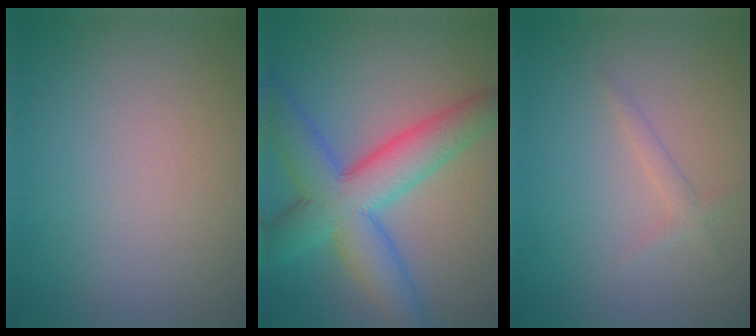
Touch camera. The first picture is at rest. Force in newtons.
{"total": 8.9, "press": 8.9, "slide": 0.2}
{"total": 1.1, "press": 1.1, "slide": 0.1}